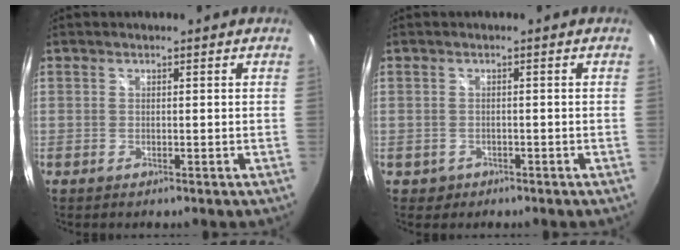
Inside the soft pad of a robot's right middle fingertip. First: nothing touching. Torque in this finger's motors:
{"motor_torque": [-0.36, -0.12, -0.03, -0.01]}